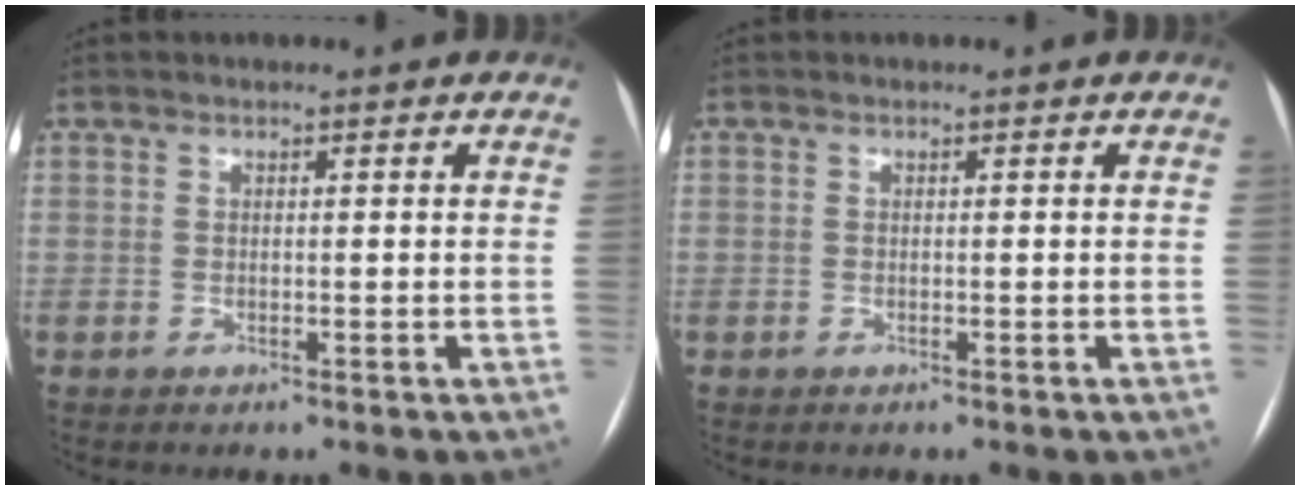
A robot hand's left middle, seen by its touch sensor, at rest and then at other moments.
{"total": 0.0}